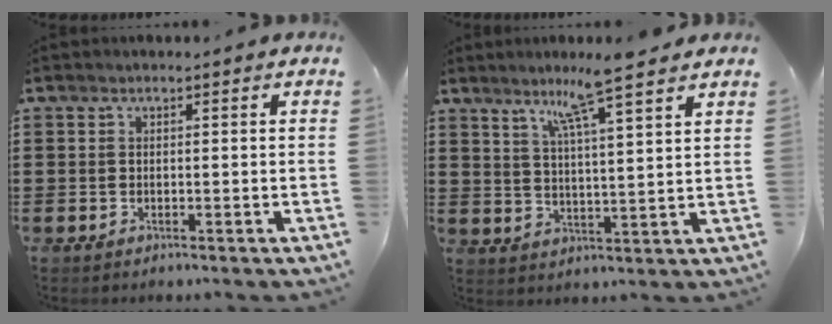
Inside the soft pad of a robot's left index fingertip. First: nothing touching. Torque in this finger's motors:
{"motor_torque": [1.37, -0.77, 1.00, 0.18]}